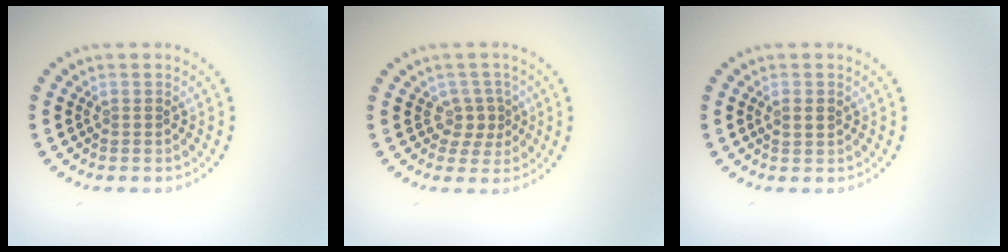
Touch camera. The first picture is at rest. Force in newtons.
{"total": 1.7, "press": 1.4, "slide": 1.1}
{"total": 1.7, "press": 1.7, "slide": 0.1}